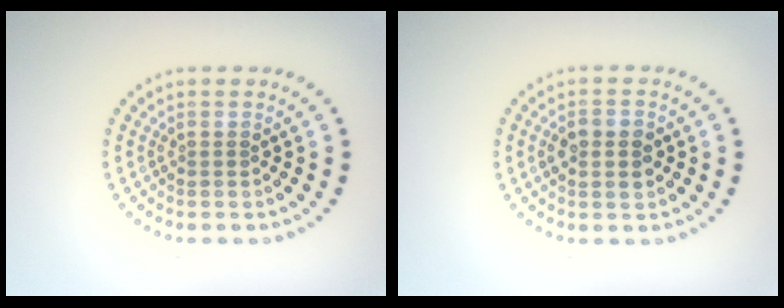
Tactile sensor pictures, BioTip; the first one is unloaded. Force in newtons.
{"total": 2.7, "press": 2.7, "slide": 0.1}